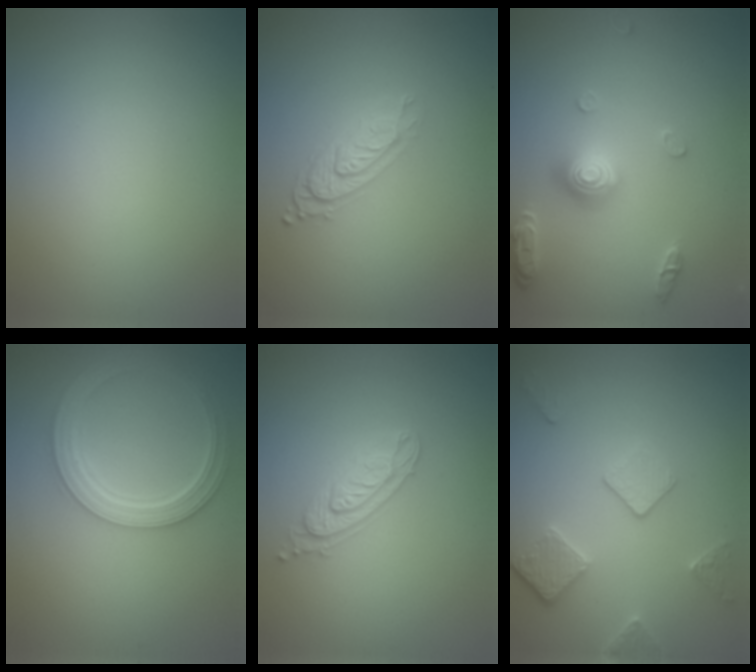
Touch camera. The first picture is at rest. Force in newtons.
{"total": 3.2, "press": 2.3, "slide": 2.3}
{"total": 2.9, "press": 2.9, "slide": 0.2}
{"total": 5.0, "press": 3.9, "slide": 3.1}
{"total": 2.6, "press": 2.4, "slide": 1.0}
{"total": 3.5, "press": 2.9, "slide": 2.0}